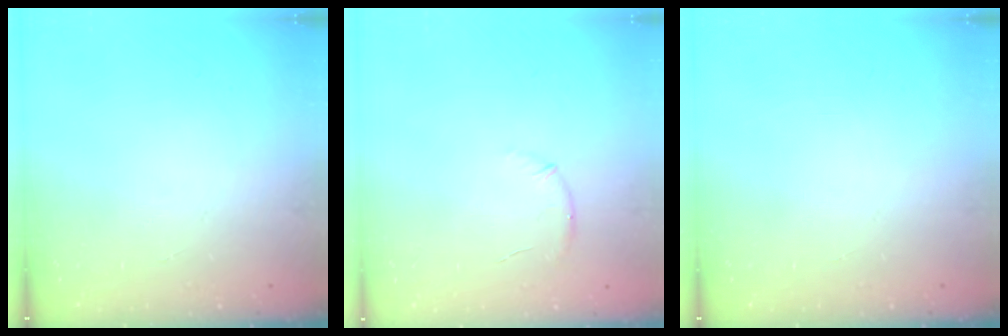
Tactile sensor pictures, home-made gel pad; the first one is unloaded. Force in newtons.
{"total": 7.3, "press": 7.0, "slide": 2.0}
{"total": 0.0}